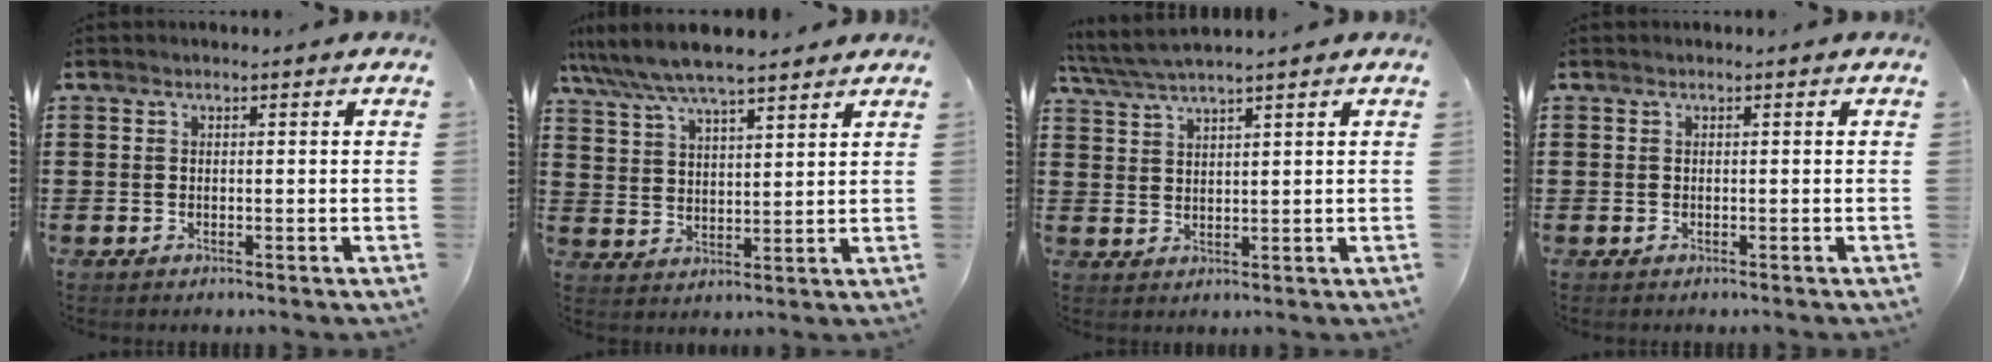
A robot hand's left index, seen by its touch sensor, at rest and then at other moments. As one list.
[{"total": 7.3, "force": [6.5, 1.2, 3.0], "torque": [-0.081, -0.021, 0.118]}, {"total": 3.3, "force": [2.9, -0.1, 1.7], "torque": [-0.041, -0.009, 0.051]}, {"total": 0.0}]